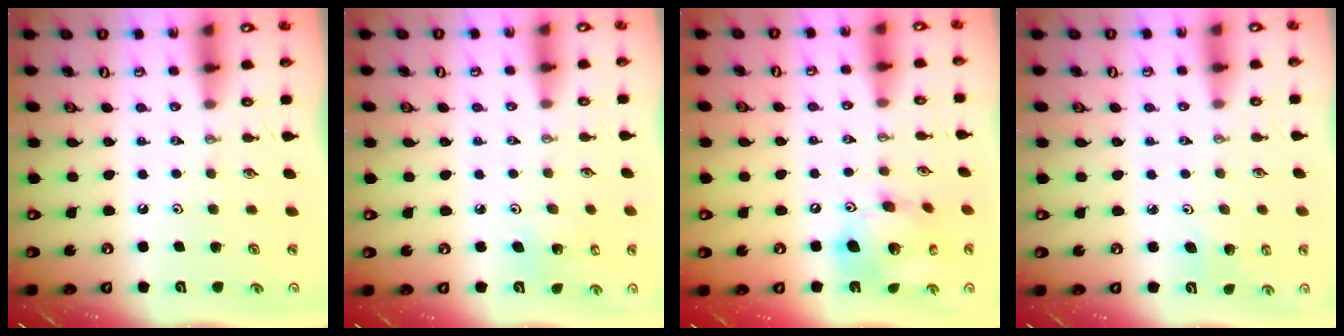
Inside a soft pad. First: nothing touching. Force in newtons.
{"total": 4.5, "press": 4.5, "slide": 0.4}
{"total": 16.0, "press": 15.7, "slide": 3.0}
{"total": 3.4, "press": 3.2, "slide": 0.9}